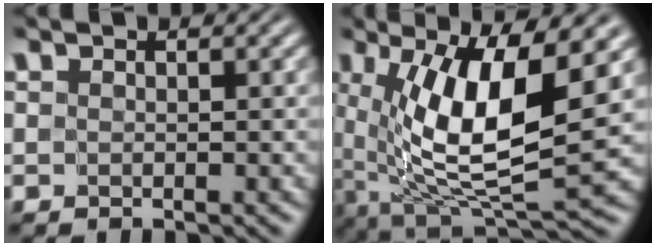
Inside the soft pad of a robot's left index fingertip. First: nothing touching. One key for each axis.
{"total": 11.0, "fx": 1.8, "fy": 3.0, "fz": 10.4, "tx": -0.177, "ty": -0.009, "tz": 0.041}